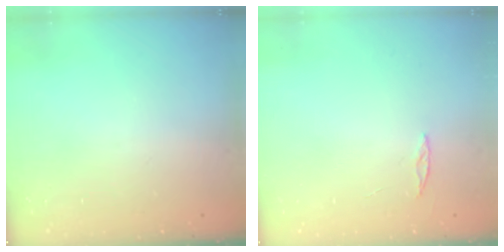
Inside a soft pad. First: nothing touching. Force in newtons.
{"total": 2.0, "press": 2.0, "slide": 0.2}